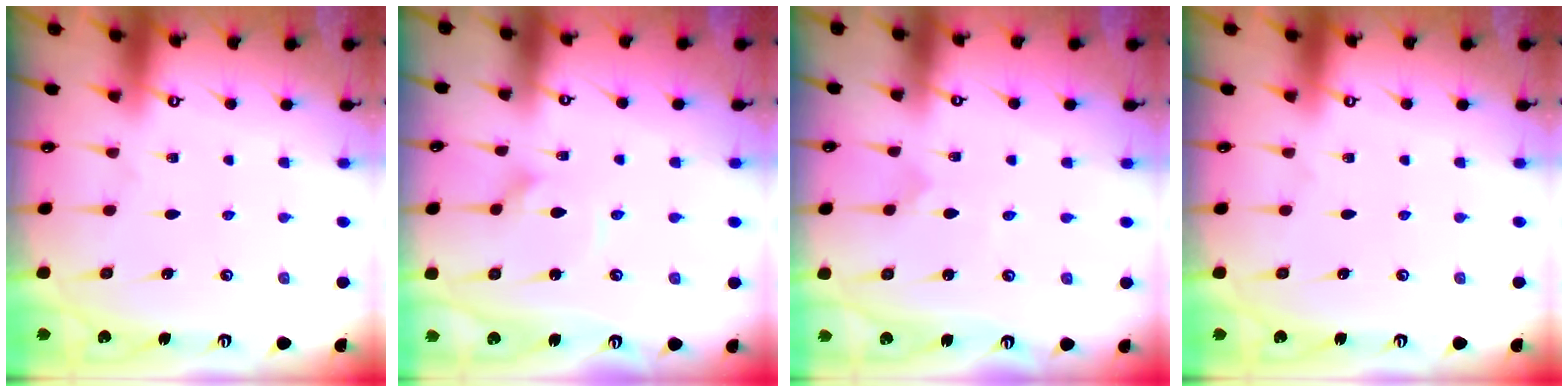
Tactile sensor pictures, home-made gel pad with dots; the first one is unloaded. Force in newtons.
{"total": 1.6, "press": 1.6, "slide": 0.2}
{"total": 0.0}
{"total": 0.0}